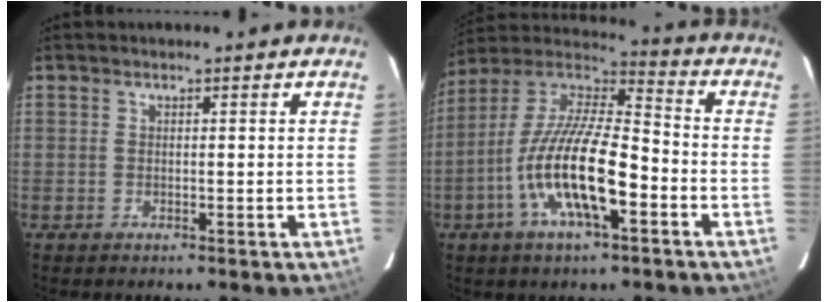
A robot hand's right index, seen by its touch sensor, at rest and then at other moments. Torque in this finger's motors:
{"motor_torque": [1.03, -0.60, 1.06, 0.21]}